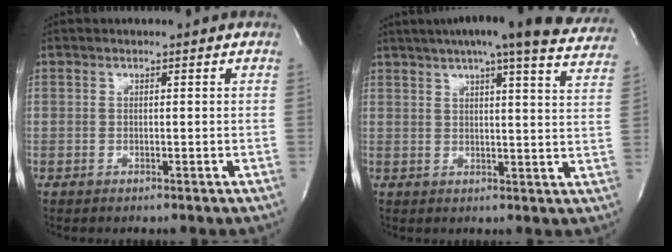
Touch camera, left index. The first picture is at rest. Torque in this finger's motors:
{"motor_torque": [0.11, -0.11, 0.44, 0.12]}